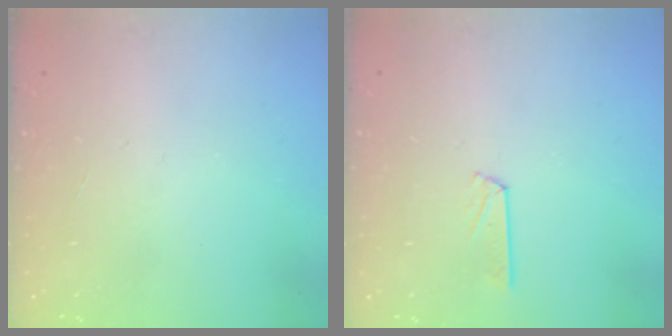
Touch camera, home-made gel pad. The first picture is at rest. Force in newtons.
{"total": 3.1, "press": 3.1, "slide": 0.3}